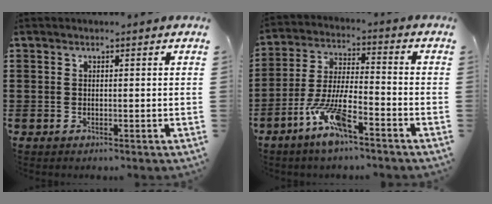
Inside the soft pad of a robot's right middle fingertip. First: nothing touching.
{"total": 9.3, "force": [-5.8, 2.1, 6.9], "torque": [-0.154, -0.005, -0.110]}